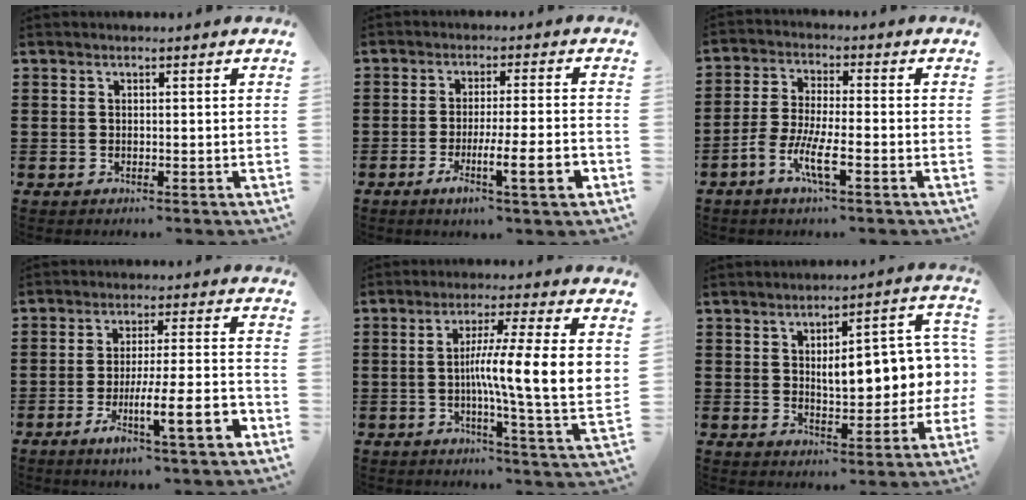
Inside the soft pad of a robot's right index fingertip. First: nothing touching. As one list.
[{"total": 8.2, "force": [-3.0, 0.6, 7.6], "torque": [-0.115, -0.010, -0.051]}, {"total": 6.6, "force": [-3.5, 1.2, 5.5], "torque": [-0.131, -0.016, -0.071]}, {"total": 10.6, "force": [-4.3, 1.4, 9.6], "torque": [-0.147, -0.003, -0.071]}, {"total": 11.1, "force": [0.7, 0.3, 11.1], "torque": [-0.194, -0.013, 0.008]}, {"total": 8.6, "force": [1.3, 3.6, 7.7], "torque": [-0.108, -0.015, 0.011]}]